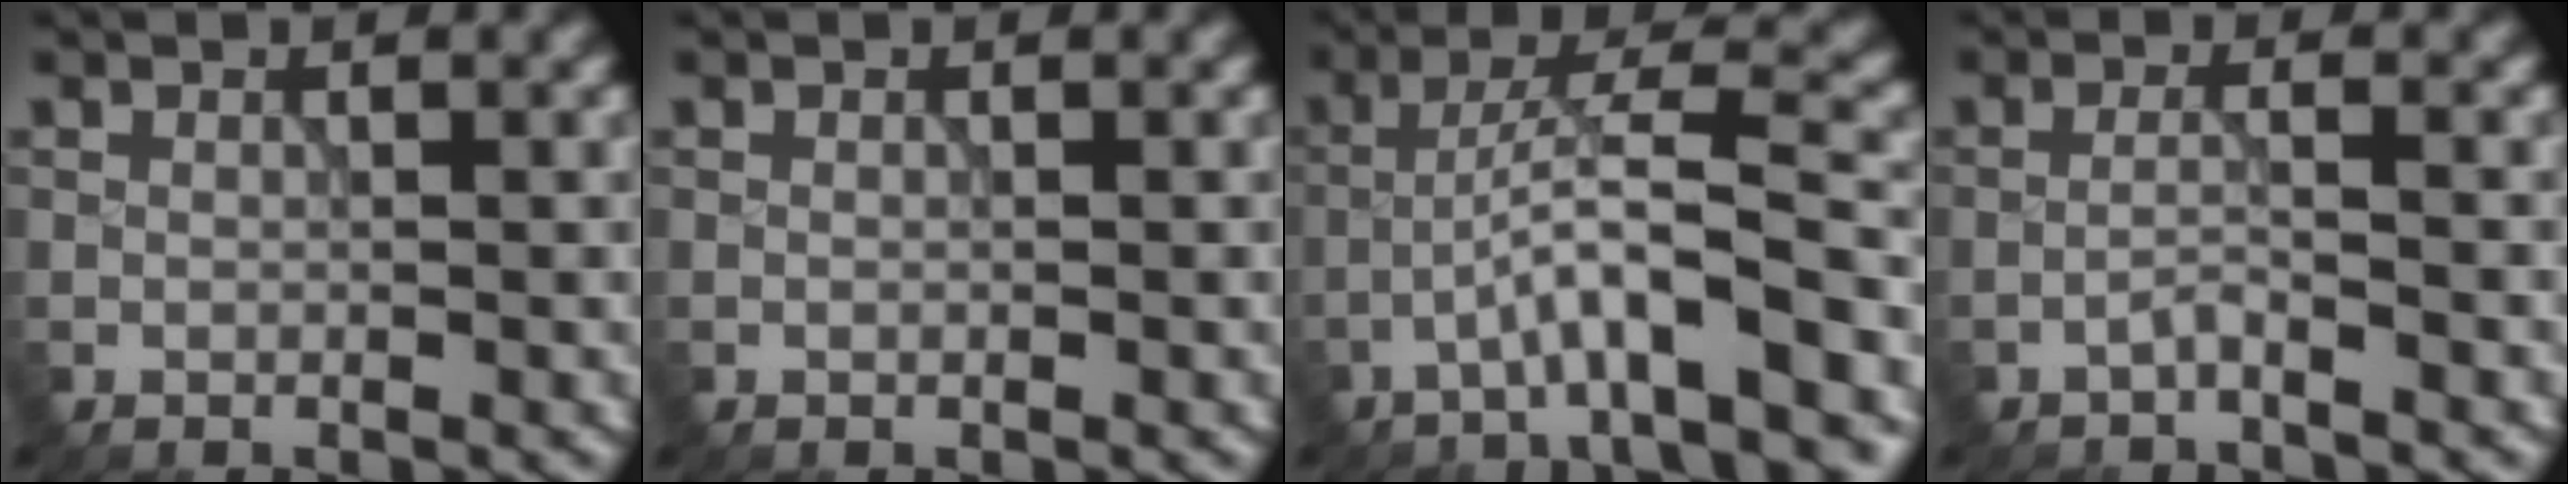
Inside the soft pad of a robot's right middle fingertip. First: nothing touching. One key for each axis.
{"total": 0.0}
{"total": 7.2, "fx": -3.4, "fy": 0.9, "fz": 6.3, "tx": -0.105, "ty": 0.022, "tz": -0.062}
{"total": 1.4, "fx": -1.0, "fy": 0.0, "fz": 1.0, "tx": -0.015, "ty": 0.008, "tz": -0.026}